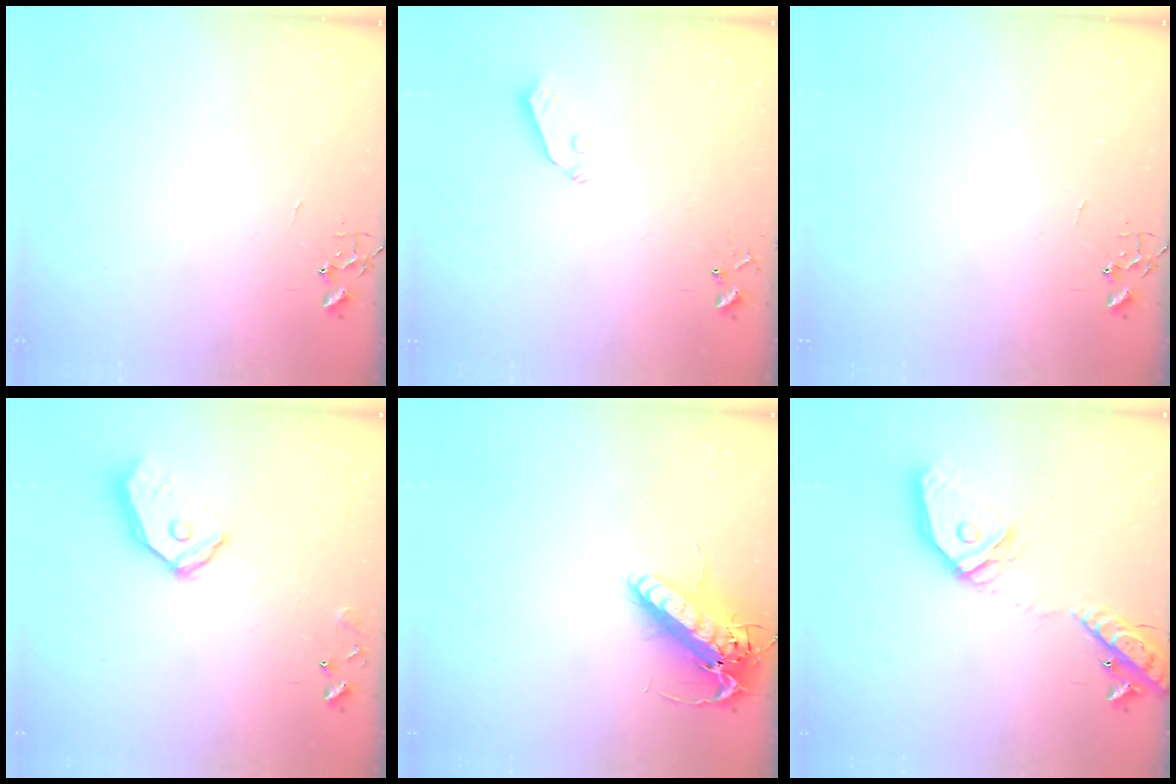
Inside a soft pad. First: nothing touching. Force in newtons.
{"total": 5.8, "press": 5.8, "slide": 0.3}
{"total": 0.0}
{"total": 14.1, "press": 13.9, "slide": 2.0}
{"total": 17.1, "press": 16.8, "slide": 3.3}
{"total": 21.0, "press": 20.7, "slide": 3.7}